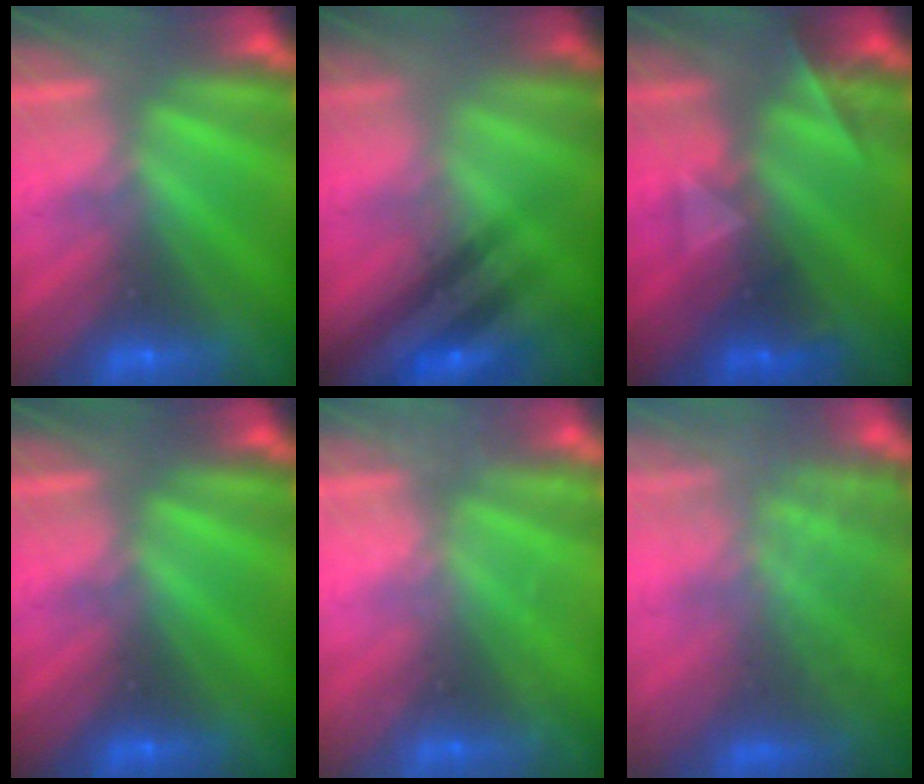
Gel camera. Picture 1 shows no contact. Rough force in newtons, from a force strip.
{"total": 2.8}
{"total": 2.3}
{"total": 0.0}
{"total": 2.2}
{"total": 9.7}